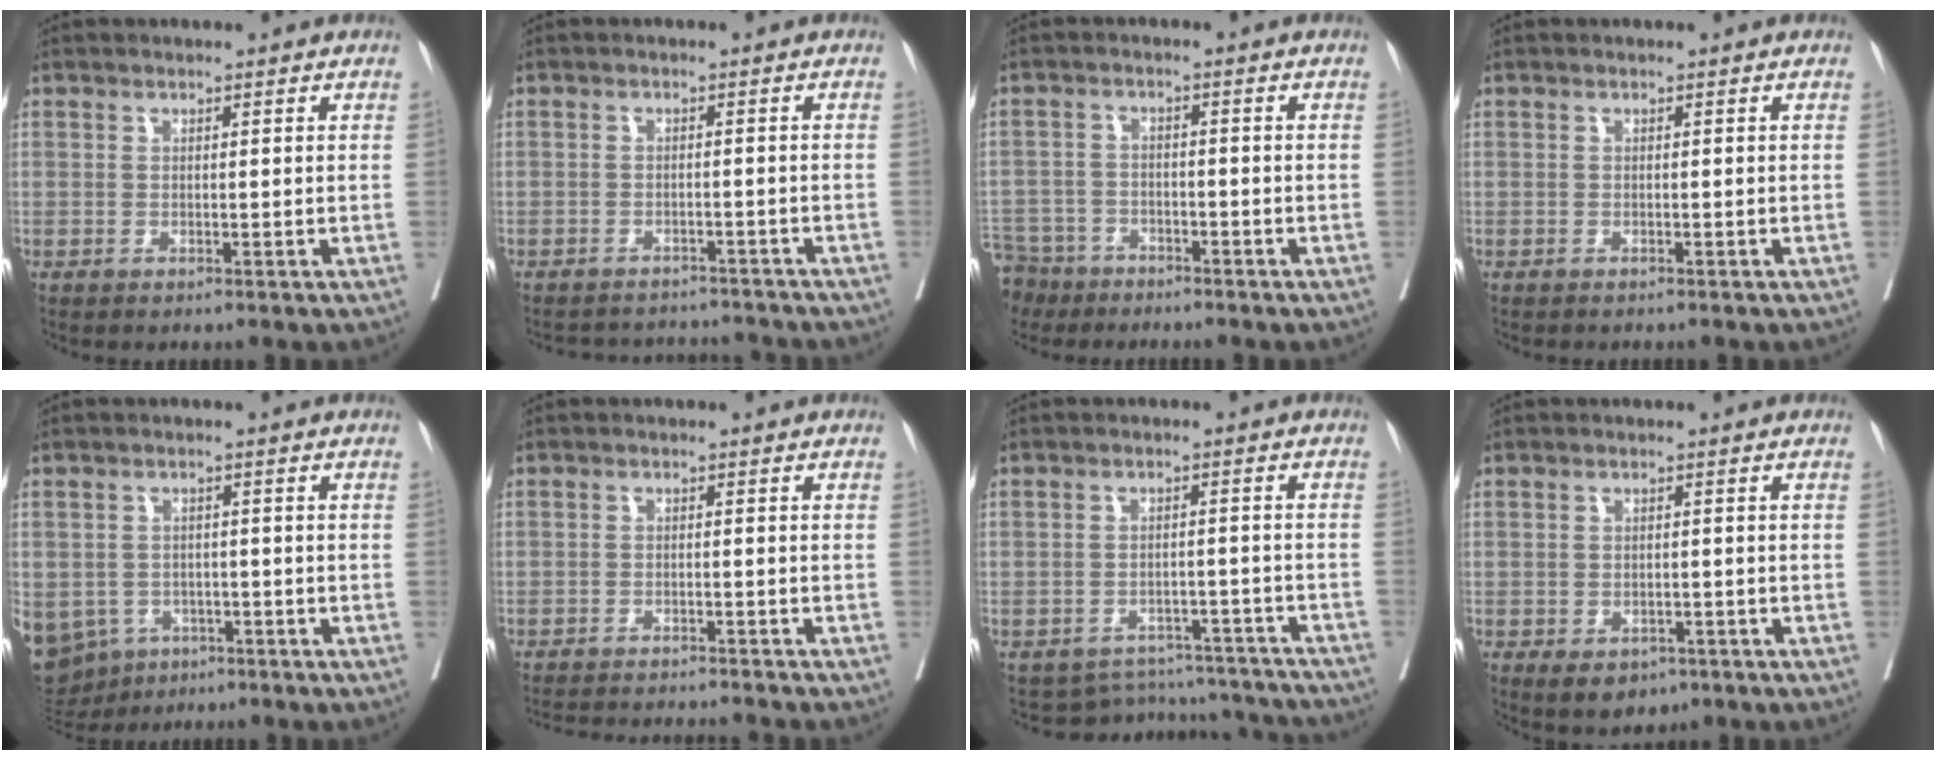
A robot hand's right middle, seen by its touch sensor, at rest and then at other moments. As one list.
[{"total": 9.0, "force": [-8.7, 1.9, 0.9], "torque": [-0.016, 0.014, -0.105]}, {"total": 9.0, "force": [-7.4, 5.0, 1.4], "torque": [-0.046, -0.005, -0.132]}, {"total": 1.0, "force": [-0.9, 0.3, 0.3], "torque": [-0.009, -0.002, -0.014]}, {"total": 16.1, "force": [-7.3, 13.1, 5.9], "torque": [-0.185, -0.001, -0.092]}, {"total": 10.3, "force": [-9.9, 0.4, 2.8], "torque": [-0.033, -0.005, -0.136]}, {"total": 13.1, "force": [-12.6, 3.5, 0.3], "torque": [0.007, 0.031, -0.140]}, {"total": 5.5, "force": [-3.4, 3.5, 2.5], "torque": [-0.029, -0.001, -0.041]}]